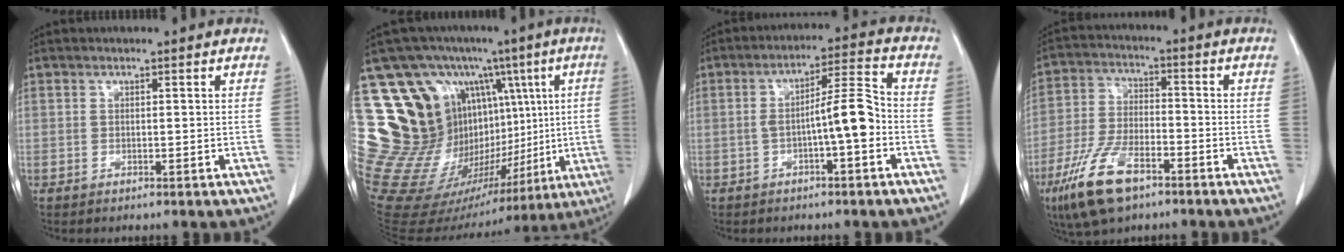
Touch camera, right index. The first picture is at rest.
{"total": 29.8, "force": [6.0, 20.1, 21.2], "torque": [-0.364, 0.104, 0.129]}
{"total": 7.4, "force": [-2.0, 0.6, 7.1], "torque": [-0.115, 0.022, -0.034]}
{"total": 11.5, "force": [-6.9, 4.5, 8.1], "torque": [-0.174, -0.011, -0.130]}